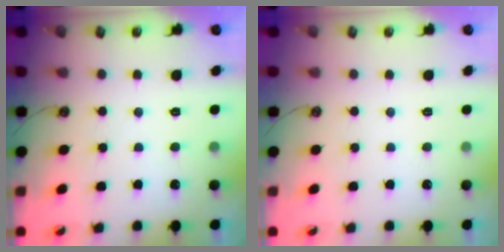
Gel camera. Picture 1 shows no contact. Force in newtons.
{"total": 0.0}